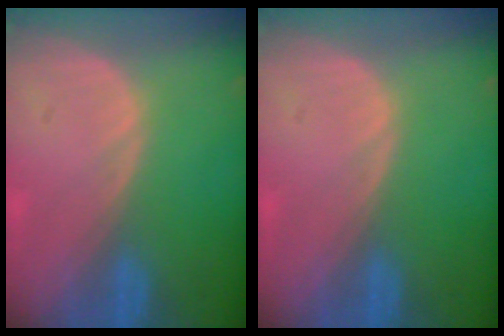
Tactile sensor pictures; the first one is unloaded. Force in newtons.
{"total": 0.0}